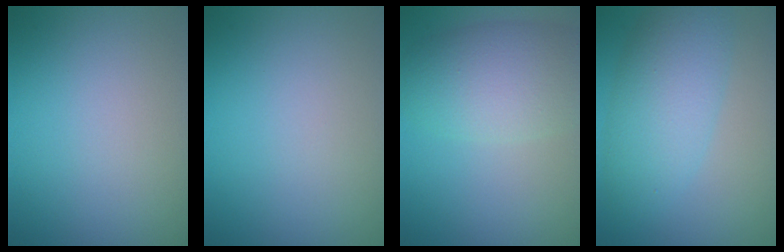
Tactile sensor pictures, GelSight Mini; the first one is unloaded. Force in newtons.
{"total": 0.0}
{"total": 5.9, "press": 5.9, "slide": 0.0}
{"total": 5.9, "press": 5.9, "slide": 0.1}